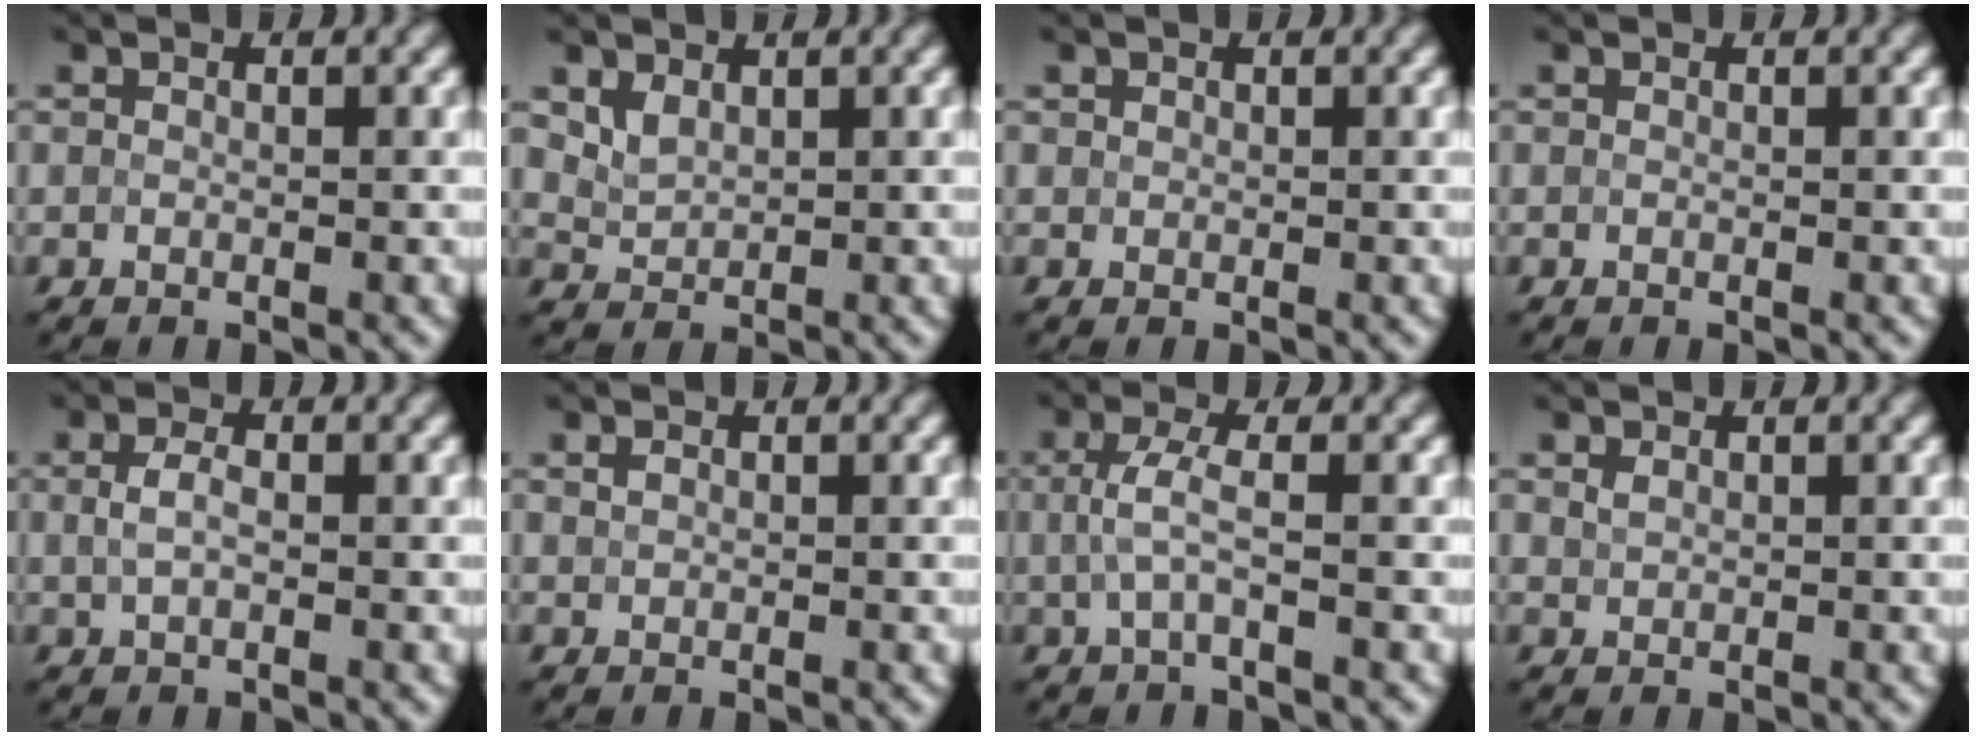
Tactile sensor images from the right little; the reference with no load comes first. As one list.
[{"total": 1.8, "force": [1.1, 1.2, 0.8], "torque": [-0.018, -0.003, 0.028]}, {"total": 0.5, "force": [0.3, 0.4, 0.0], "torque": [0.004, -0.002, 0.007]}, {"total": 0.0}, {"total": 1.7, "force": [0.2, 0.9, 1.5], "torque": [-0.035, 0.001, 0.003]}, {"total": 0.6, "force": [0.3, 0.4, 0.3], "torque": [-0.007, 0.000, 0.009]}, {"total": 2.2, "force": [0.0, 0.5, 2.2], "torque": [-0.051, 0.003, 0.001]}, {"total": 0.8, "force": [0.5, 0.5, 0.3], "torque": [-0.009, -0.001, 0.014]}]